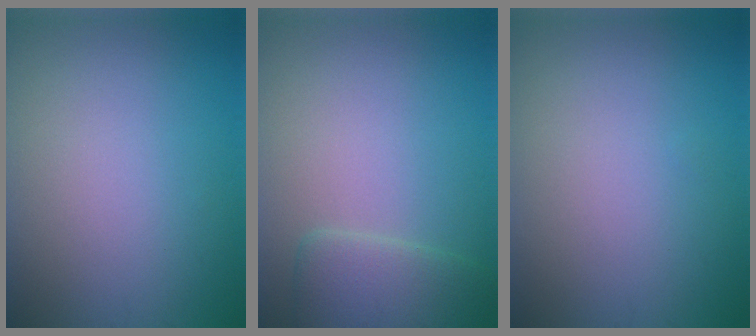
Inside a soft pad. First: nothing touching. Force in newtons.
{"total": 3.3, "press": 3.3, "slide": 0.5}
{"total": 0.0}